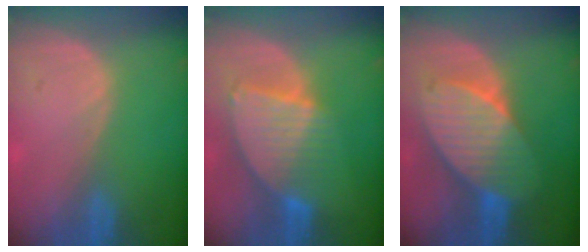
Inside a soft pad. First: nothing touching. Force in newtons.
{"total": 8.4, "press": 7.3, "slide": 4.1}
{"total": 9.2, "press": 9.2, "slide": 0.4}